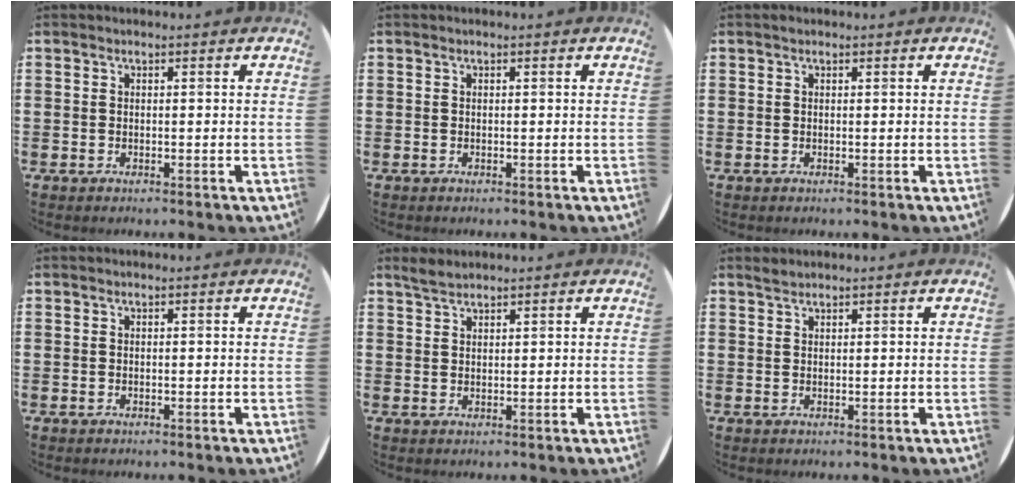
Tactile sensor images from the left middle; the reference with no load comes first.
{"total": 0.0}
{"total": 0.0}
{"total": 0.0}
{"total": 2.0, "force": [1.9, 0.4, 0.5], "torque": [-0.013, 0.004, 0.036]}
{"total": 1.0, "force": [1.0, 0.1, 0.0], "torque": [-0.002, 0.001, 0.020]}